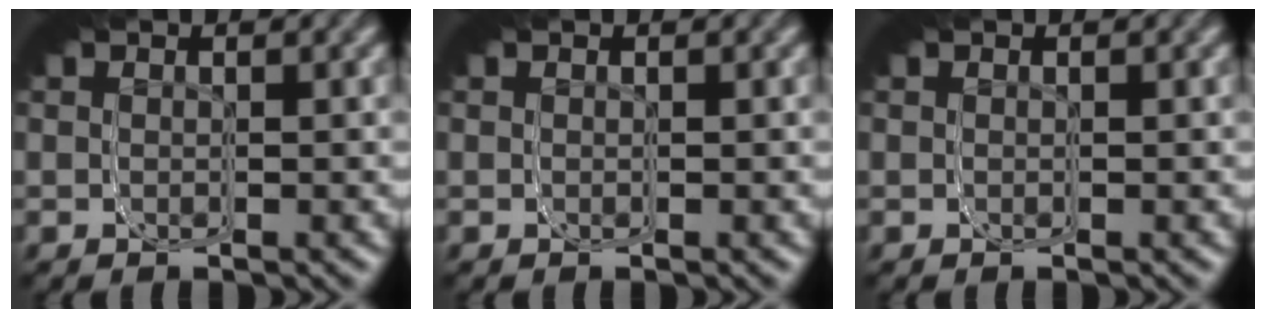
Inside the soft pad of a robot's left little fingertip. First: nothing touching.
{"total": 0.0}
{"total": 0.0}